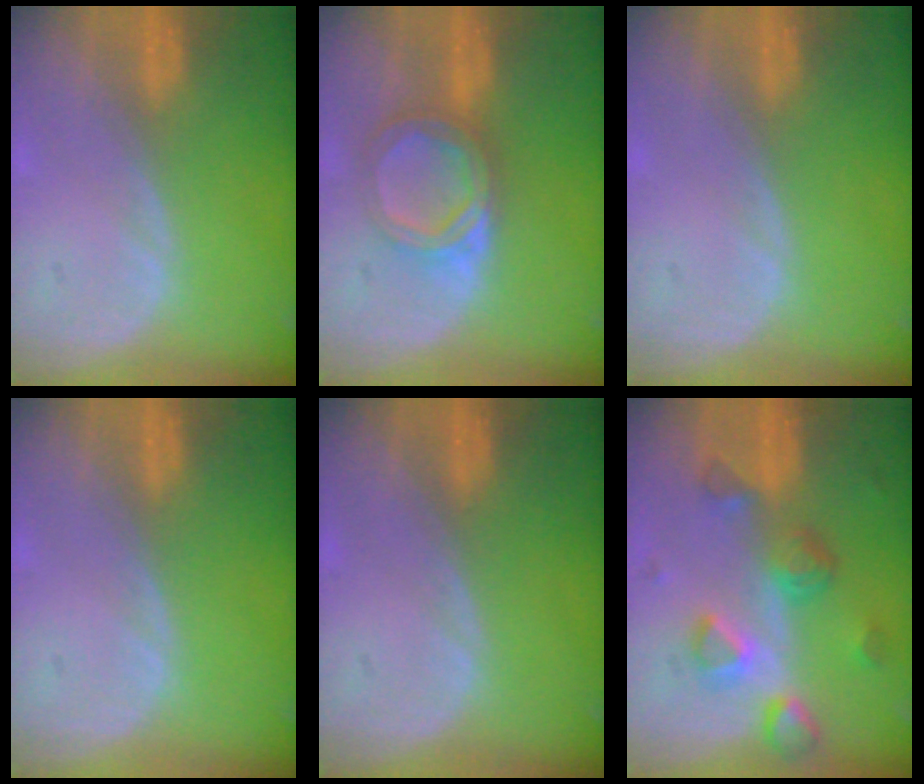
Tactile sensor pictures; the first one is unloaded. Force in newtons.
{"total": 5.6, "press": 5.2, "slide": 1.9}
{"total": 0.0}
{"total": 0.0}
{"total": 0.0}
{"total": 7.7, "press": 6.7, "slide": 3.7}